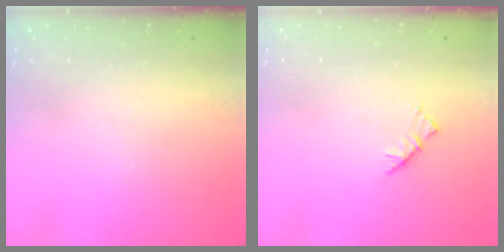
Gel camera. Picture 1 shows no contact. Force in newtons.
{"total": 2.9, "press": 2.8, "slide": 0.7}